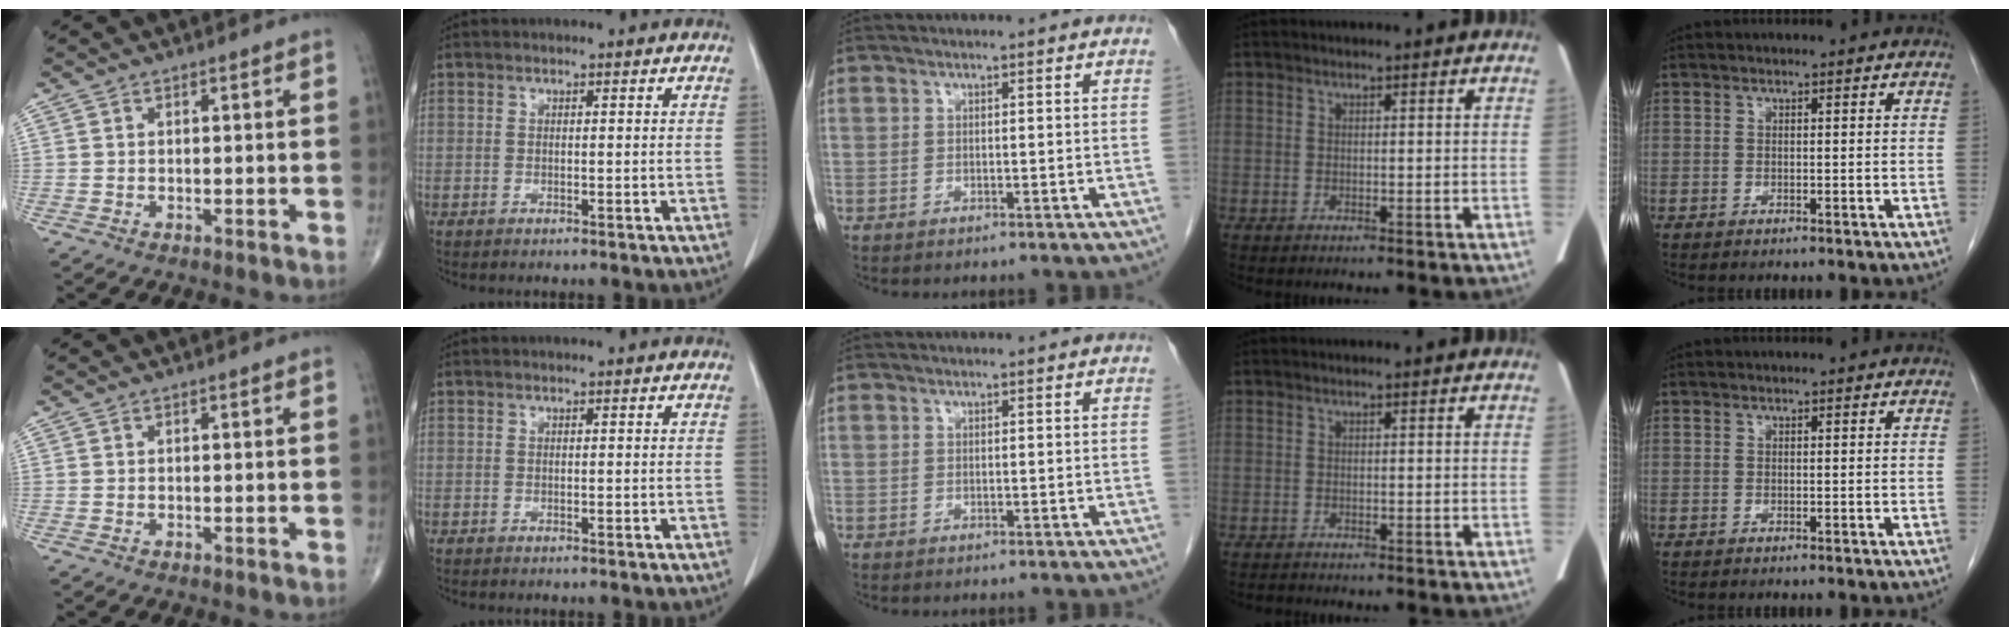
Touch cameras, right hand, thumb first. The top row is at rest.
{"ring": {"total": 0.6, "force": [-0.6, 0.1, 0.0], "torque": [-0.006, -0.003, -0.011]}}